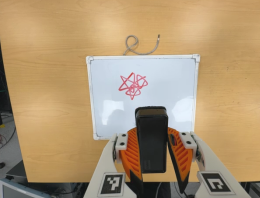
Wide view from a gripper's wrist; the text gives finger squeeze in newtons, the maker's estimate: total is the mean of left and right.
{"total": 8.9, "left": 7.0, "right": 10.7}